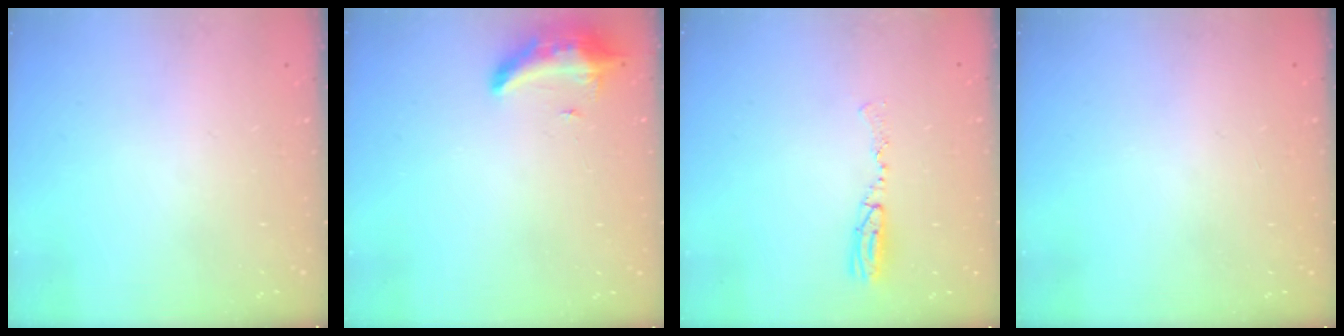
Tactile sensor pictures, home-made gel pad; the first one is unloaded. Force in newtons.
{"total": 8.2, "press": 8.1, "slide": 1.6}
{"total": 5.6, "press": 5.3, "slide": 1.9}
{"total": 1.0, "press": 0.0, "slide": 1.0}